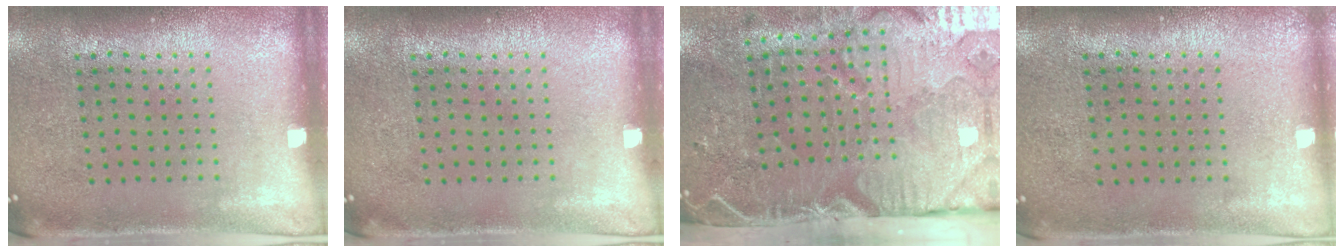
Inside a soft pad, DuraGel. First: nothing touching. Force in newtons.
{"total": 0.0}
{"total": 5.4, "press": 4.4, "slide": 3.1}
{"total": 0.0}